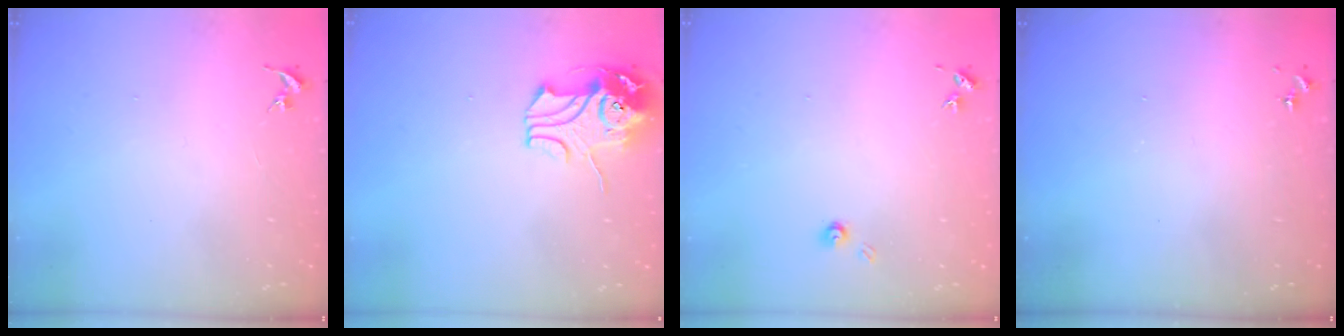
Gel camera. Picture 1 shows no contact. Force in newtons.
{"total": 10.6, "press": 10.4, "slide": 1.7}
{"total": 3.5, "press": 3.5, "slide": 0.4}
{"total": 0.0}